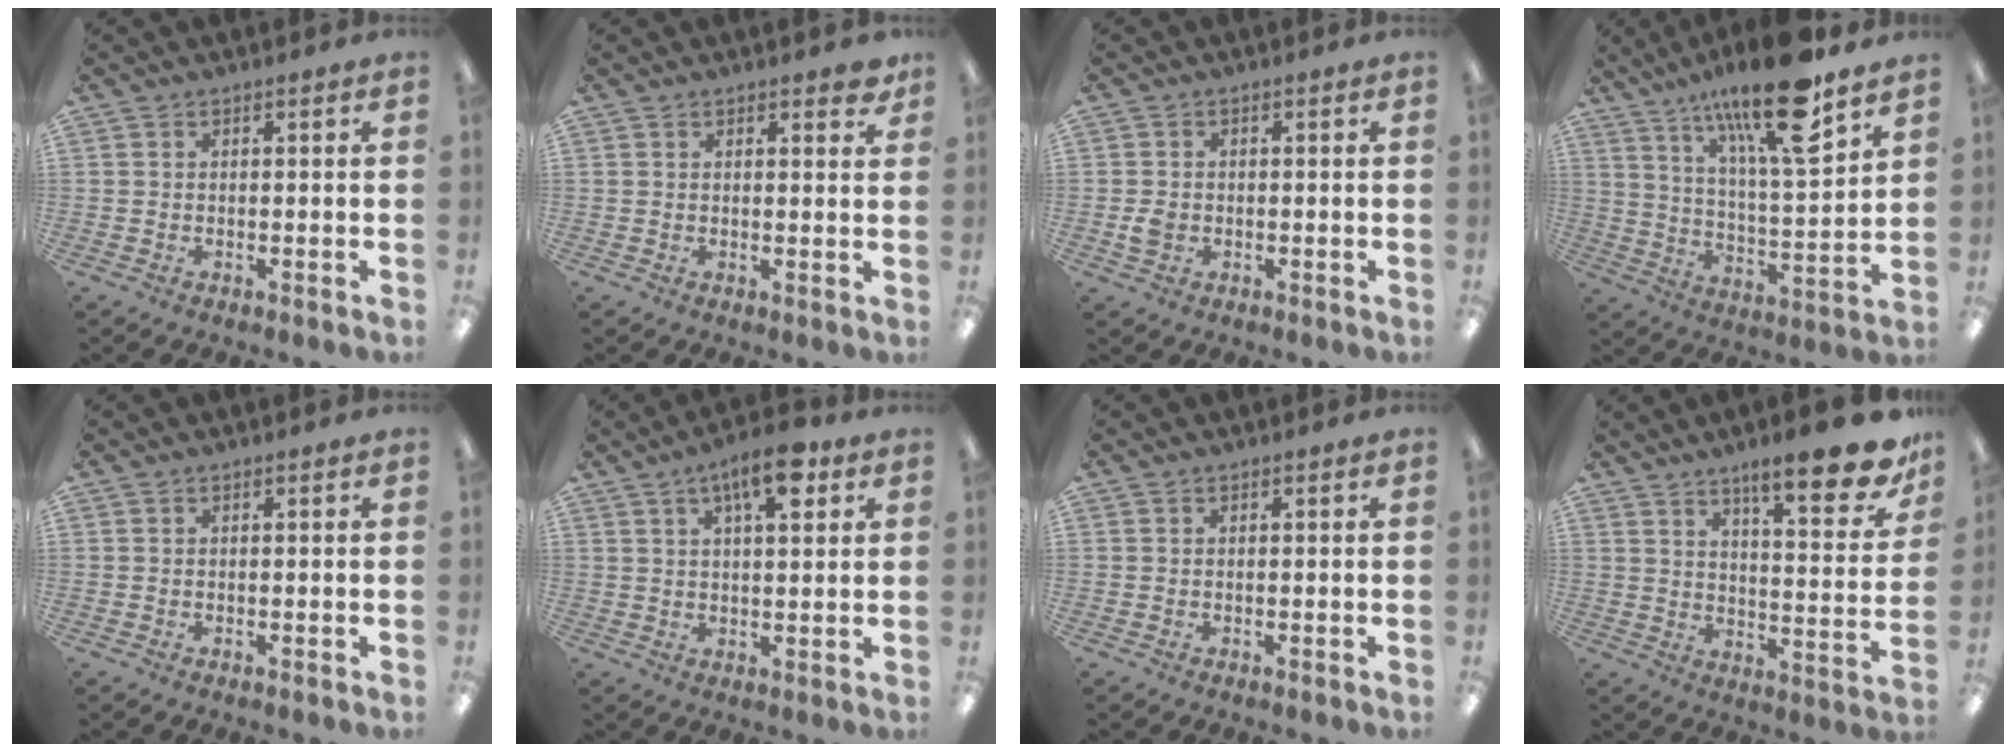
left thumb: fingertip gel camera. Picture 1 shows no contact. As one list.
[{"total": 2.5, "force": [1.9, 0.7, 1.5], "torque": [-0.008, -0.008, 0.028]}, {"total": 2.3, "force": [-0.4, 1.9, 1.3], "torque": [-0.015, 0.001, -0.010]}, {"total": 20.2, "force": [14.2, 4.5, 13.7], "torque": [-0.237, -0.077, 0.229]}, {"total": 0.0}, {"total": 9.9, "force": [5.2, 3.6, 7.6], "torque": [-0.106, -0.015, 0.082]}, {"total": 0.0}, {"total": 16.4, "force": [11.5, 3.9, 11.0], "torque": [-0.152, -0.074, 0.180]}]